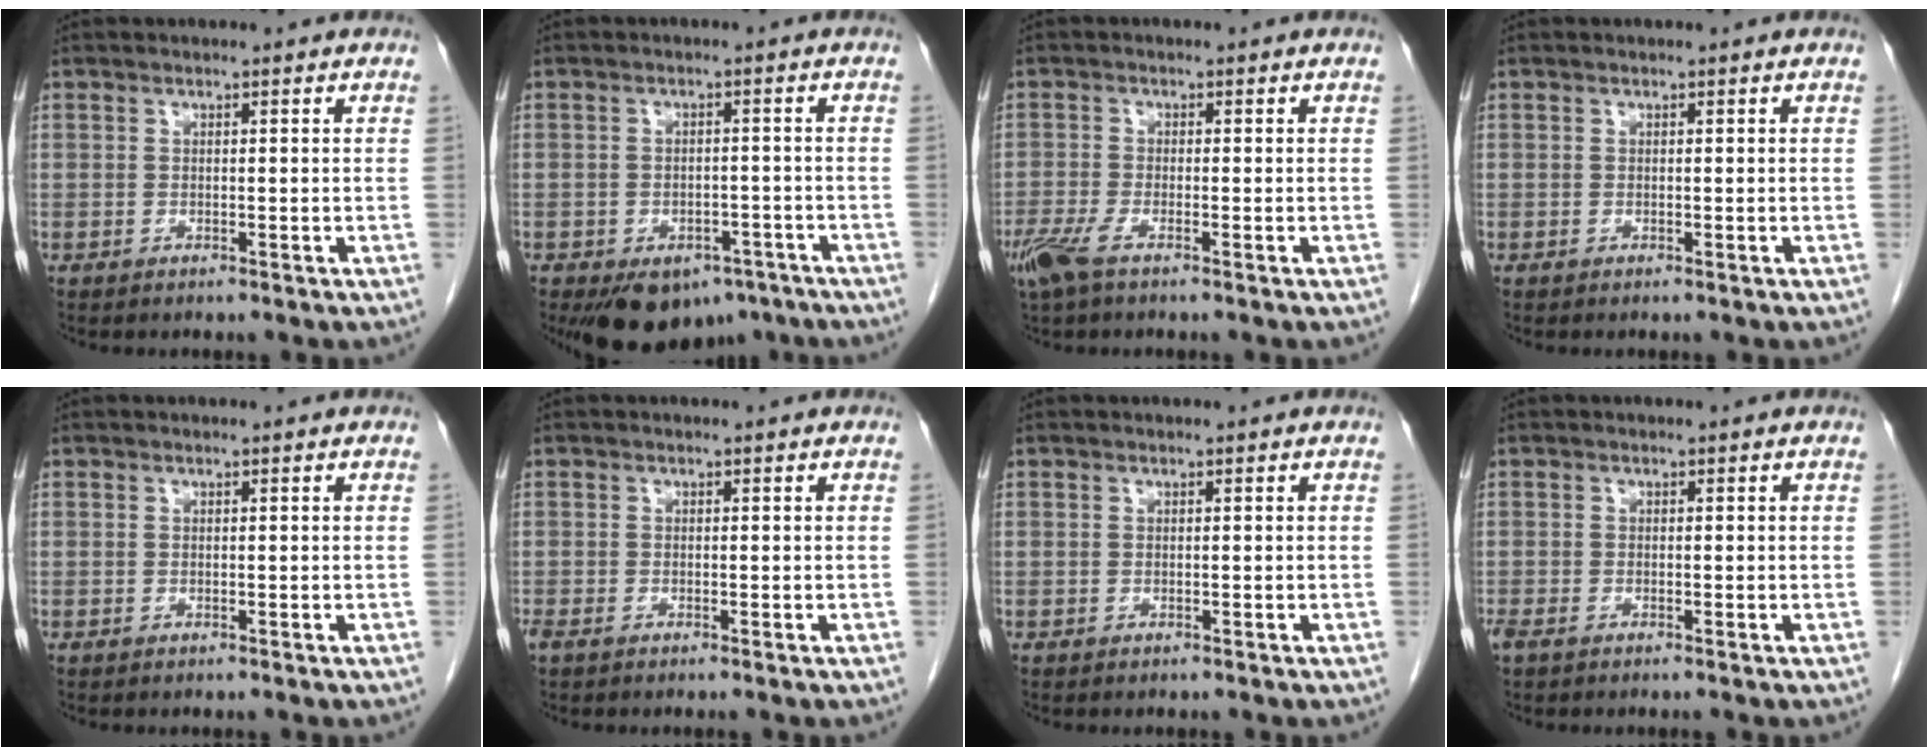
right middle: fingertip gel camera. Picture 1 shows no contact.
{"total": 10.2, "force": [-6.8, 6.1, 4.6], "torque": [-0.066, 0.006, -0.092]}
{"total": 3.8, "force": [-2.4, 0.8, 2.8], "torque": [-0.065, -0.009, -0.051]}
{"total": 0.0}
{"total": 0.0}
{"total": 1.4, "force": [-1.0, 0.6, 0.7], "torque": [-0.018, -0.004, -0.016]}
{"total": 0.0}
{"total": 1.8, "force": [-1.3, 0.7, 1.0], "torque": [-0.024, -0.004, -0.021]}